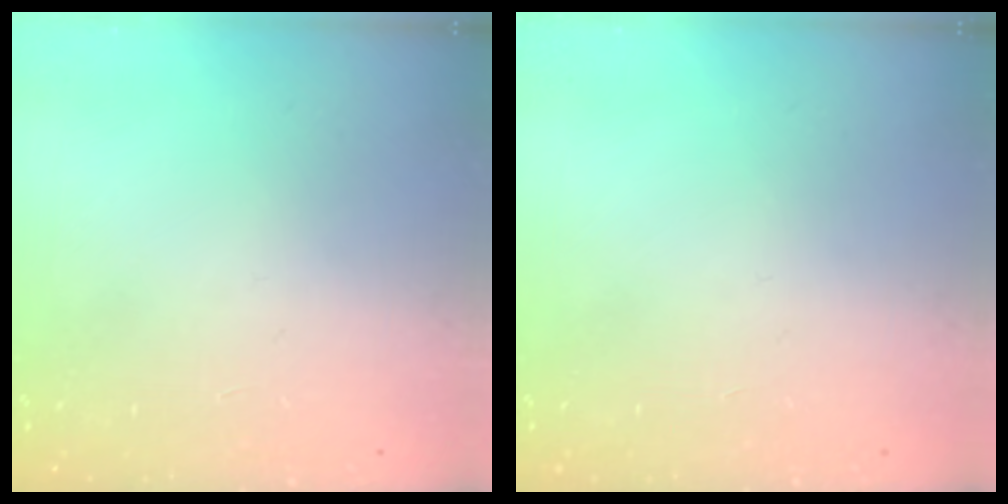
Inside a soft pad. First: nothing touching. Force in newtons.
{"total": 0.0}